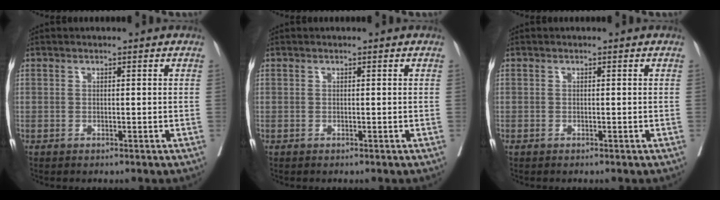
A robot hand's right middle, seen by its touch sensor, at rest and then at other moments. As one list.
[{"total": 0.0}, {"total": 0.0}]